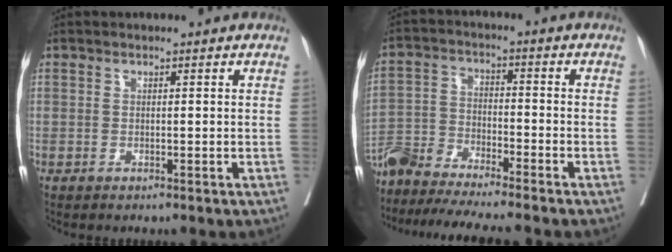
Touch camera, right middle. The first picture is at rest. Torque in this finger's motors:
{"motor_torque": [0.28, -0.99, 0.36, 0.09]}